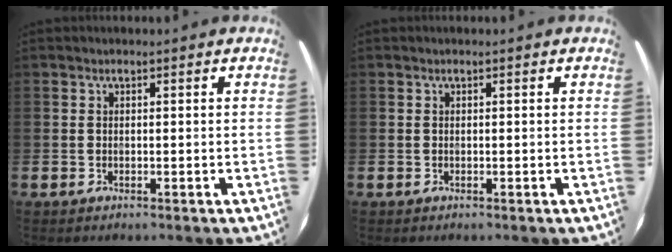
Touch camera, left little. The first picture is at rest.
{"total": 0.0}